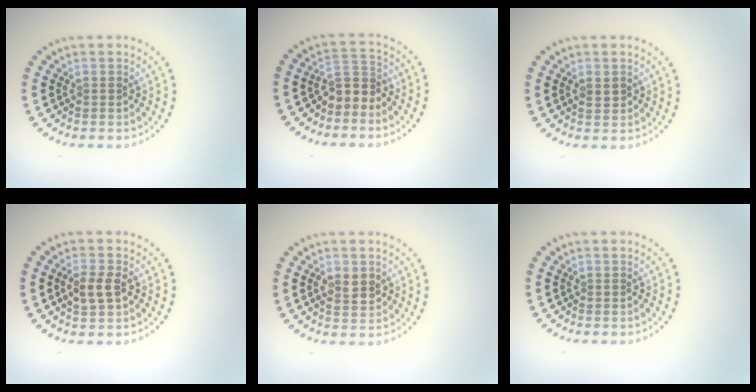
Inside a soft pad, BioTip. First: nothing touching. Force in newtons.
{"total": 2.4, "press": 2.0, "slide": 1.4}
{"total": 0.8, "press": 0.8, "slide": 0.3}
{"total": 2.7, "press": 2.6, "slide": 0.3}
{"total": 2.4, "press": 2.4, "slide": 0.2}
{"total": 0.0}